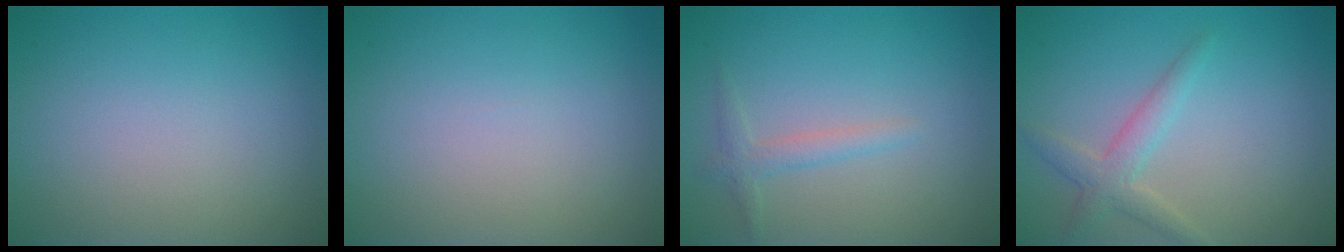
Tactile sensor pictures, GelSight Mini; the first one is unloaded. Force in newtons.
{"total": 0.0}
{"total": 1.5, "press": 1.5, "slide": 0.1}
{"total": 2.4, "press": 2.4, "slide": 0.1}